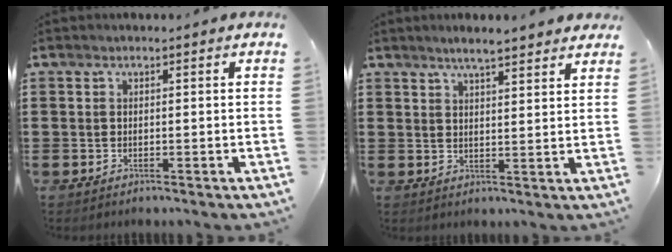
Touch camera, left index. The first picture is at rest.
{"total": 3.9, "force": [3.4, 0.2, 1.8], "torque": [-0.044, -0.005, 0.061]}